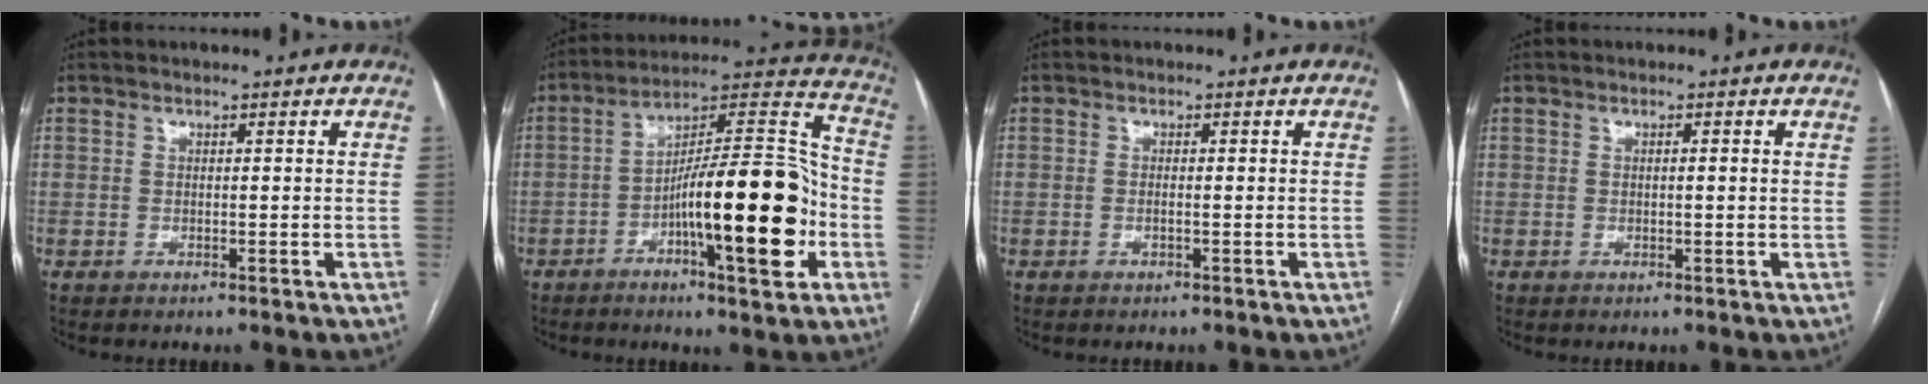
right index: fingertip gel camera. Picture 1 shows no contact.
{"total": 19.6, "force": [-4.9, 3.5, 18.6], "torque": [-0.290, 0.019, -0.074]}
{"total": 0.6, "force": [-0.2, 0.0, 0.5], "torque": [-0.013, 0.000, -0.003]}
{"total": 0.9, "force": [0.3, 0.0, 0.8], "torque": [-0.014, 0.003, 0.002]}